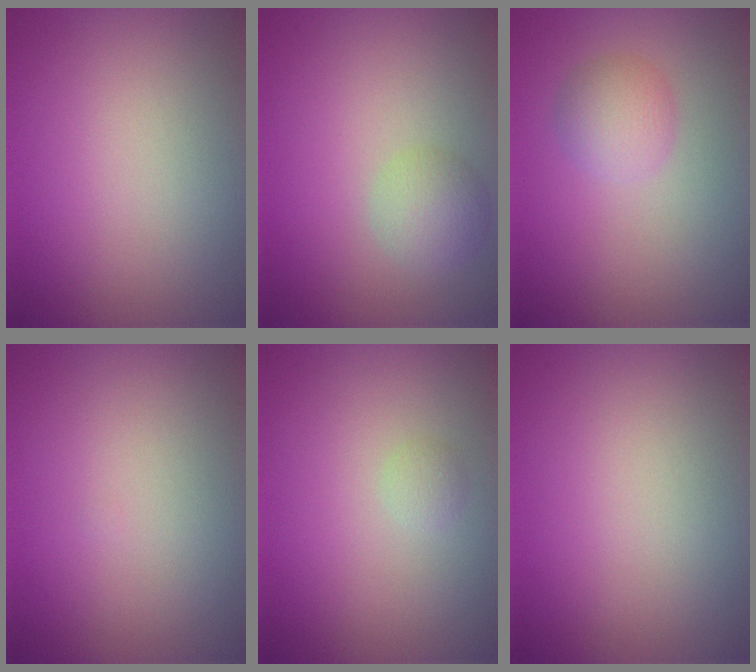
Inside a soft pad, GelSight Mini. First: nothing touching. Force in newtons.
{"total": 2.6, "press": 2.6, "slide": 0.0}
{"total": 2.4, "press": 2.4, "slide": 0.1}
{"total": 0.0}
{"total": 0.8, "press": 0.8, "slide": 0.0}
{"total": 0.0}